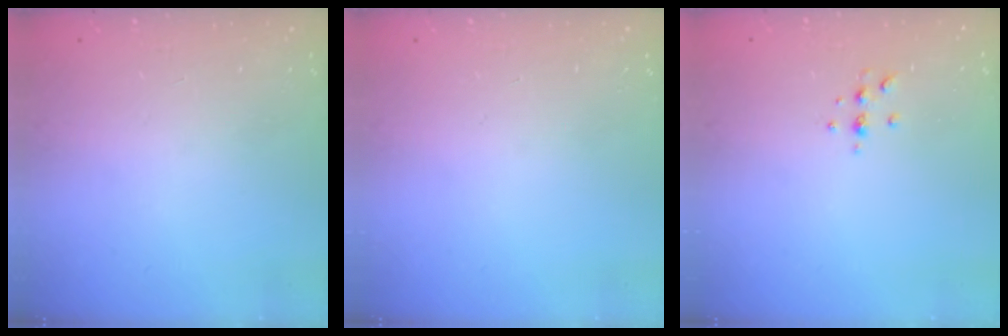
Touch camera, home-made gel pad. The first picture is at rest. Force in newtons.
{"total": 0.0}
{"total": 4.1, "press": 3.7, "slide": 1.7}